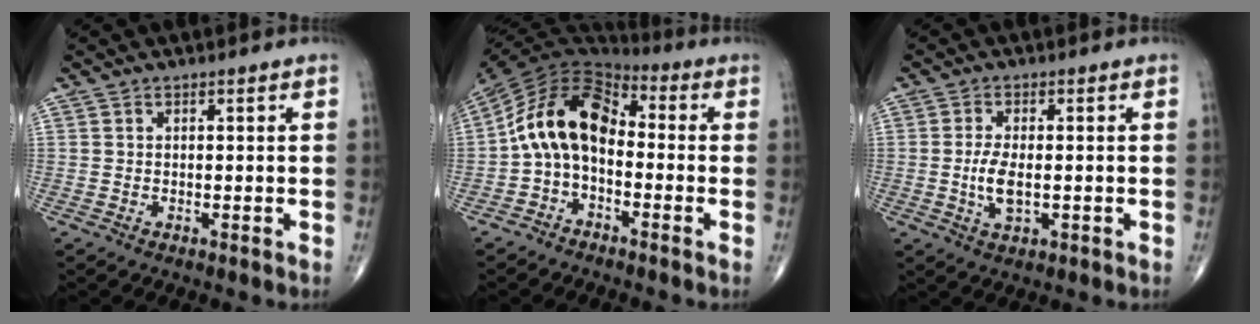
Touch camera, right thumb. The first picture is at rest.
{"total": 13.4, "force": [-1.3, 8.6, 10.3], "torque": [-0.175, 0.059, -0.039]}
{"total": 5.0, "force": [-0.6, 2.2, 4.4], "torque": [-0.089, -0.006, -0.011]}